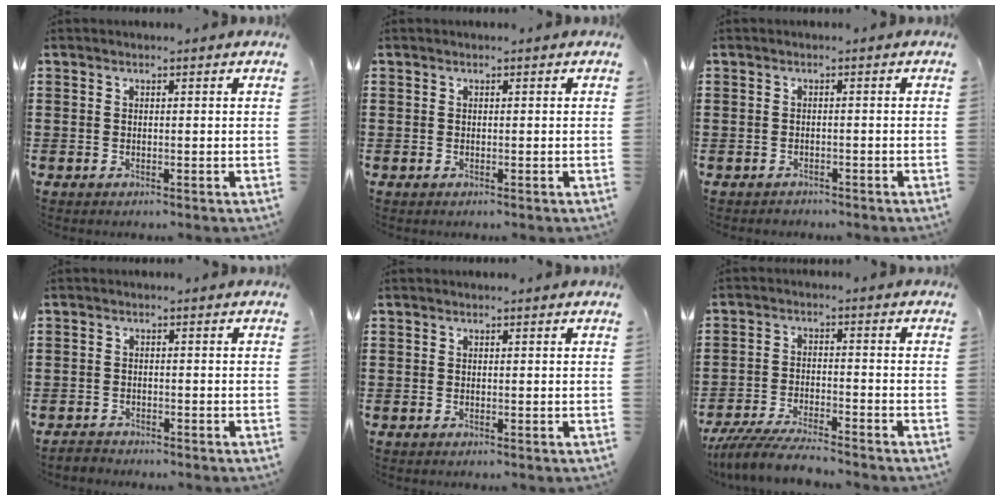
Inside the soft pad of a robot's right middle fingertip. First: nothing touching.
{"total": 0.0}
{"total": 1.0, "force": [-0.9, 0.5, -0.1], "torque": [0.000, 0.003, -0.021]}
{"total": 1.4, "force": [-1.3, 0.3, -0.1], "torque": [-0.002, 0.001, -0.030]}
{"total": 0.0}
{"total": 6.1, "force": [-5.7, 0.5, 2.3], "torque": [-0.061, -0.011, -0.113]}